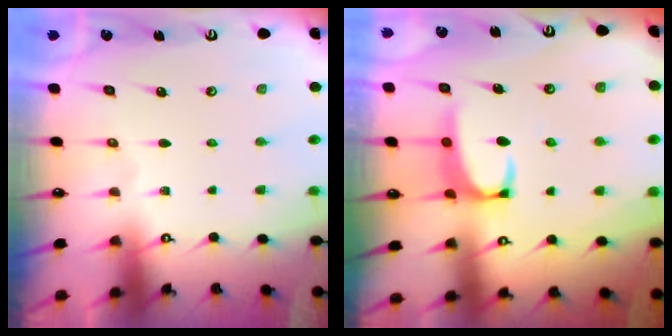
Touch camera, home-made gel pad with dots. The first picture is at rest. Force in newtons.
{"total": 2.4, "press": 2.3, "slide": 0.7}